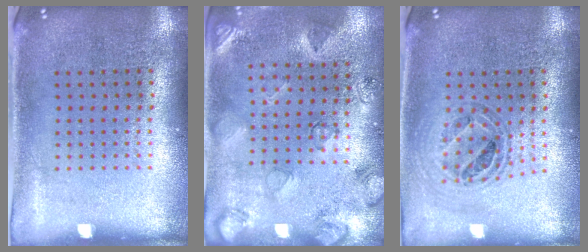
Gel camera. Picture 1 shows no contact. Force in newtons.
{"total": 2.5, "press": 1.8, "slide": 1.8}
{"total": 0.8, "press": 0.8, "slide": 0.1}